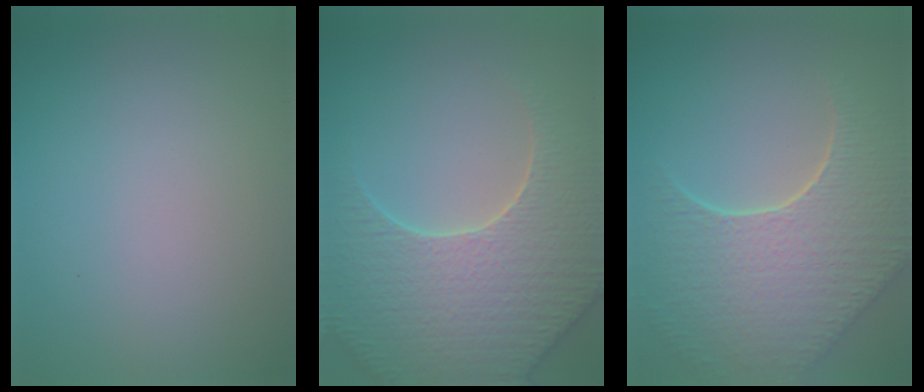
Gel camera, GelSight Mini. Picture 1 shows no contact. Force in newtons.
{"total": 7.7, "press": 7.4, "slide": 2.2}
{"total": 8.4, "press": 6.1, "slide": 5.9}